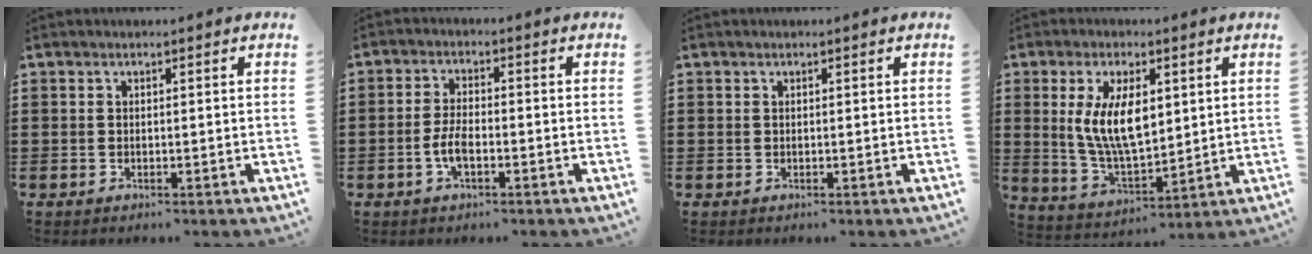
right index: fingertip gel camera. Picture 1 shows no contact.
{"total": 4.2, "force": [-1.5, 1.6, 3.5], "torque": [-0.083, 0.000, -0.034]}
{"total": 0.0}
{"total": 9.9, "force": [2.1, 4.6, 8.5], "torque": [-0.180, 0.008, 0.037]}